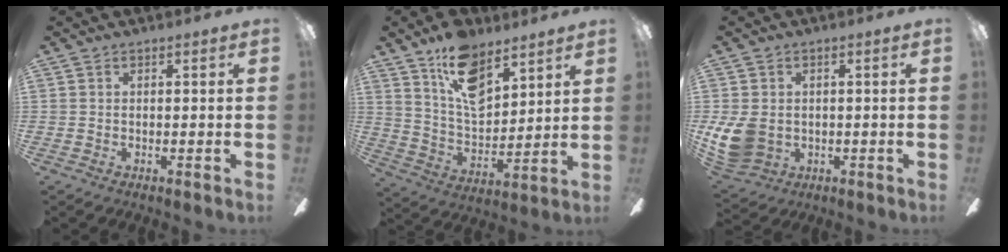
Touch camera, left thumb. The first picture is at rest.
{"total": 15.1, "force": [9.7, 7.9, 8.4], "torque": [-0.147, -0.041, 0.180]}
{"total": 9.4, "force": [-0.7, 7.6, 5.6], "torque": [-0.120, 0.004, -0.009]}